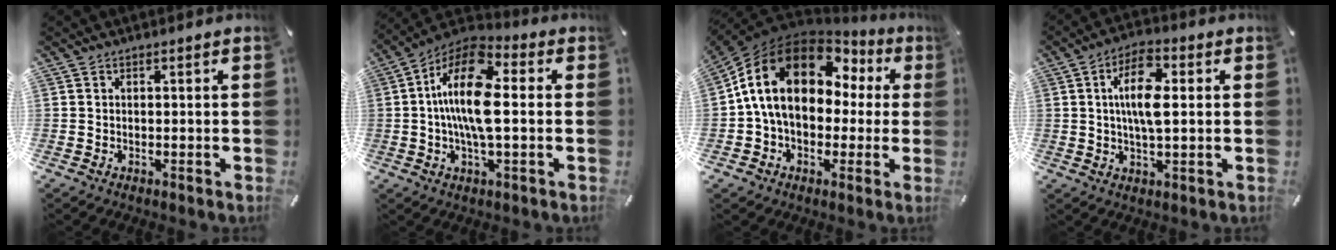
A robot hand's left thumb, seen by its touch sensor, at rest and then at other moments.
{"total": 15.5, "force": [0.6, 6.4, 14.1], "torque": [-0.291, 0.000, 0.007]}
{"total": 19.1, "force": [4.7, 13.8, 12.3], "torque": [-0.244, -0.009, 0.084]}
{"total": 10.3, "force": [1.8, 4.3, 9.2], "torque": [-0.188, 0.002, 0.025]}